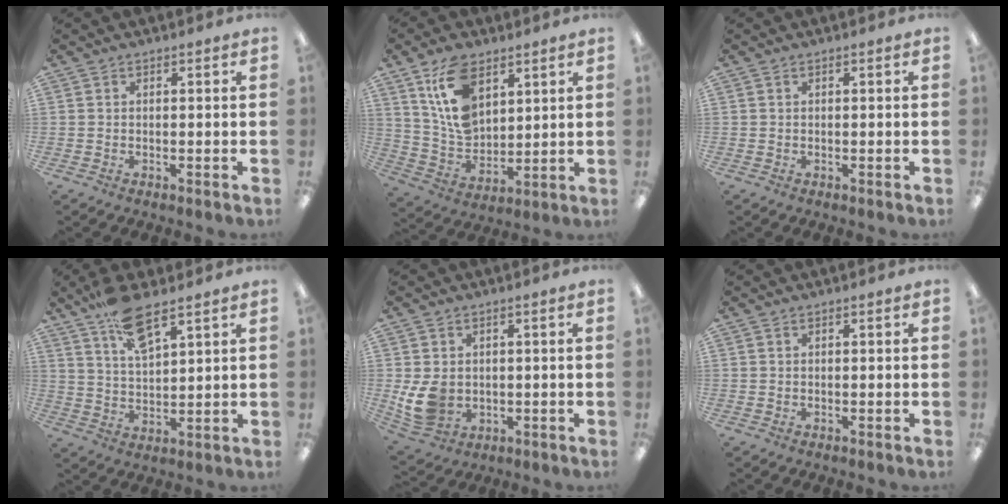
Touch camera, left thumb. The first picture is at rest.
{"total": 13.9, "force": [7.0, 8.5, 8.4], "torque": [-0.171, -0.016, 0.130]}
{"total": 0.0}
{"total": 10.2, "force": [7.4, 3.1, 6.2], "torque": [-0.105, -0.037, 0.131]}
{"total": 7.7, "force": [0.0, 6.2, 4.5], "torque": [-0.106, 0.005, 0.005]}
{"total": 0.0}